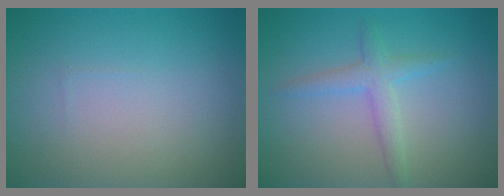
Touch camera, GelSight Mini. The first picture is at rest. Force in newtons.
{"total": 2.2, "press": 2.2, "slide": 0.1}